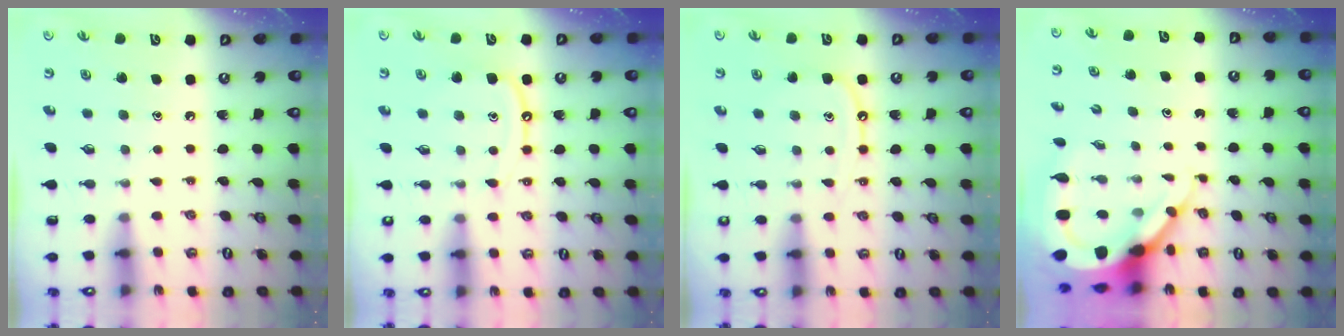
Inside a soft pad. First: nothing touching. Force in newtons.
{"total": 9.1, "press": 9.1, "slide": 0.9}
{"total": 8.2, "press": 8.1, "slide": 0.9}
{"total": 9.7, "press": 9.7, "slide": 1.0}